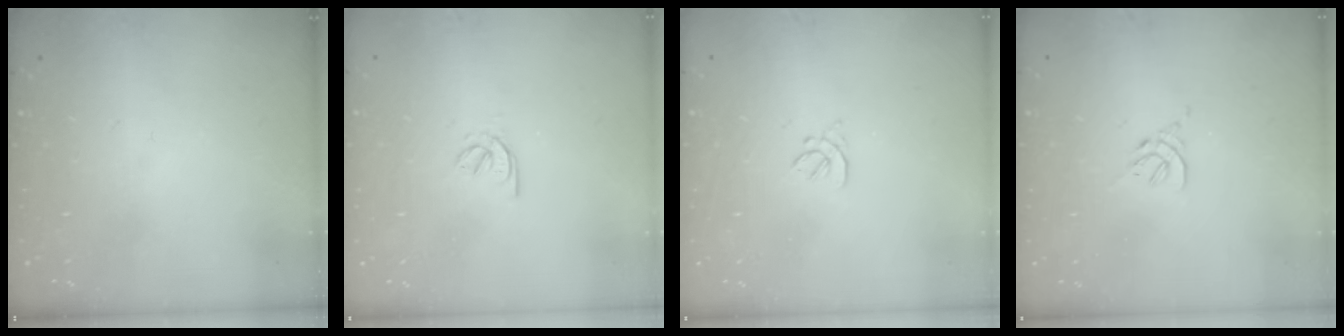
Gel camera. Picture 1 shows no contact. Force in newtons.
{"total": 2.9, "press": 2.8, "slide": 0.8}
{"total": 2.1, "press": 2.0, "slide": 0.7}
{"total": 2.3, "press": 2.2, "slide": 0.5}